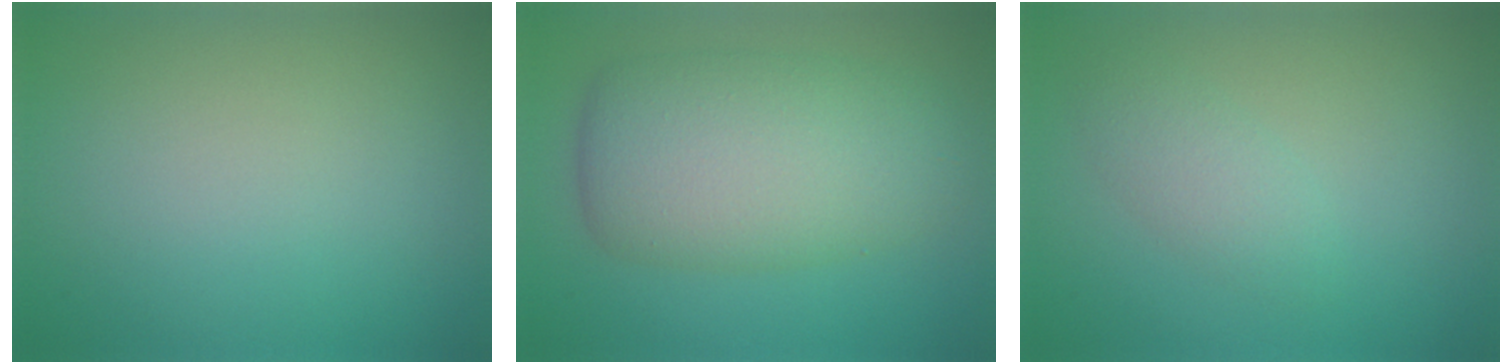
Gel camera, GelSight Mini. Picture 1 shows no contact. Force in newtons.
{"total": 8.6, "press": 8.6, "slide": 0.4}
{"total": 2.1, "press": 2.1, "slide": 0.1}